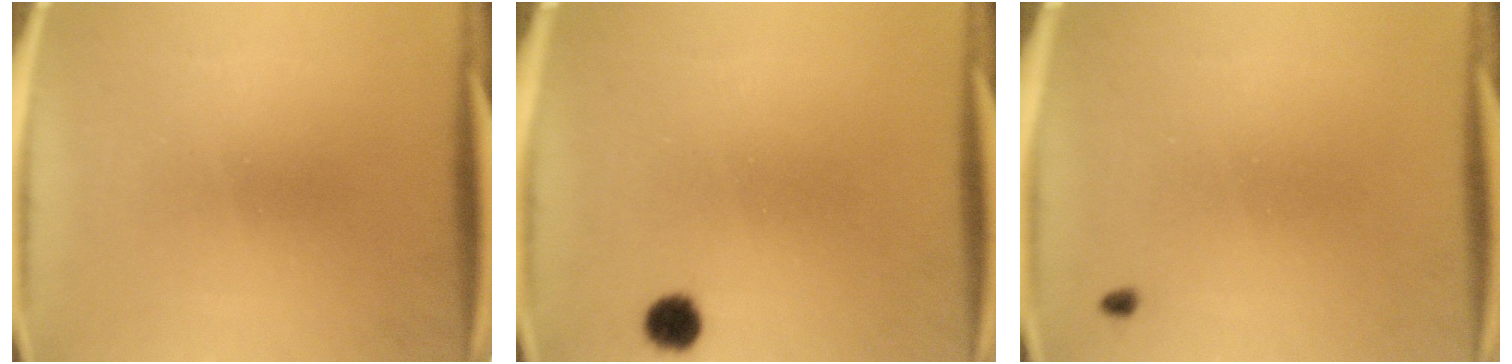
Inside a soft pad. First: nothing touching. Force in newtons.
{"total": 3.0}
{"total": 0.6}